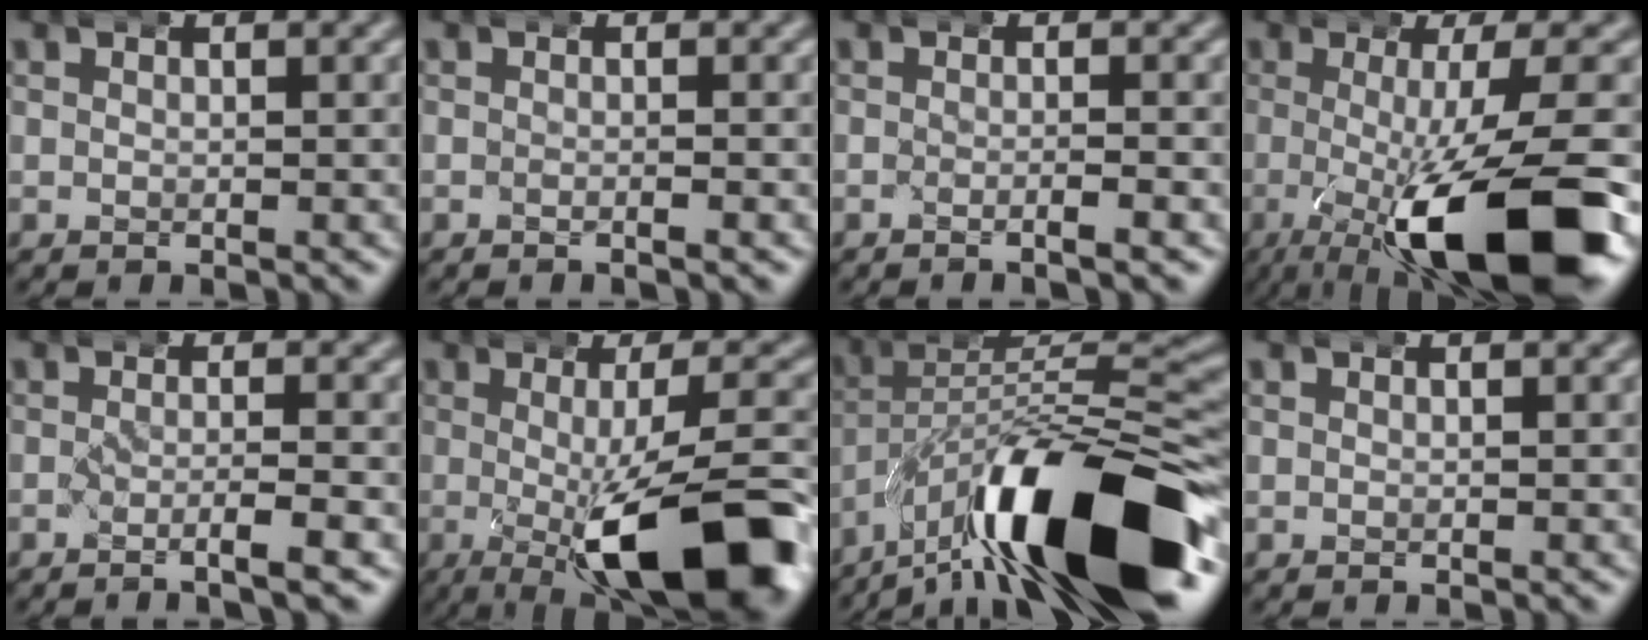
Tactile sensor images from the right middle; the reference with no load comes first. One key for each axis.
{"total": 0.5, "fx": -0.4, "fy": -0.2, "fz": 0.2, "tx": -0.004, "ty": 0.005, "tz": -0.014}
{"total": 1.1, "fx": -0.9, "fy": -0.5, "fz": 0.6, "tx": -0.010, "ty": 0.006, "tz": -0.021}
{"total": 12.6, "fx": -4.0, "fy": 3.0, "fz": 11.5, "tx": -0.178, "ty": -0.021, "tz": -0.049}
{"total": 1.7, "fx": -1.2, "fy": -0.5, "fz": 1.1, "tx": -0.022, "ty": 0.005, "tz": -0.028}
{"total": 14.0, "fx": -3.7, "fy": 4.5, "fz": 12.8, "tx": -0.179, "ty": -0.018, "tz": -0.045}
{"total": 16.3, "fx": -8.2, "fy": 5.4, "fz": 13.0, "tx": -0.197, "ty": -0.009, "tz": -0.126}
{"total": 0.0}